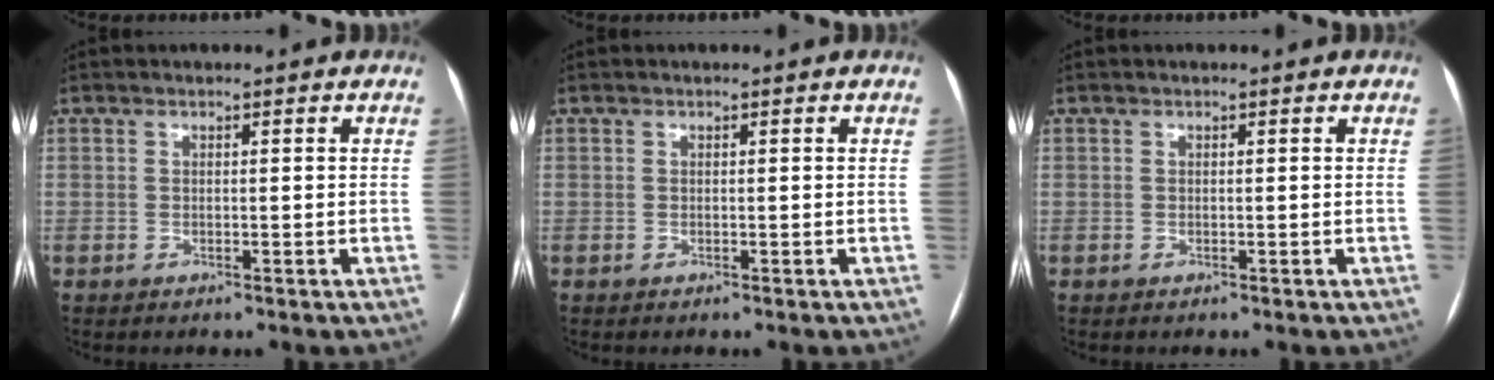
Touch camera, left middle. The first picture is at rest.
{"total": 0.0}
{"total": 0.0}